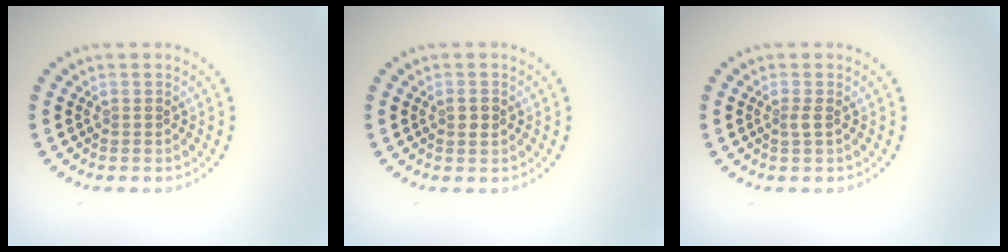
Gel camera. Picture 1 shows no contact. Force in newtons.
{"total": 1.1, "press": 1.1, "slide": 0.1}
{"total": 0.8, "press": 0.5, "slide": 0.6}